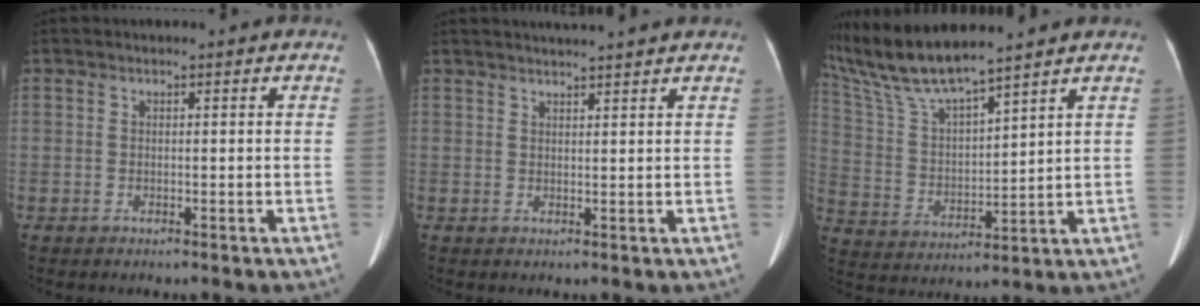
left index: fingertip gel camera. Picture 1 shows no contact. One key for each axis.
{"total": 4.6, "fx": 4.3, "fy": -0.4, "fz": 1.6, "tx": -0.022, "ty": 0.021, "tz": 0.055}
{"total": 12.5, "fx": 11.1, "fy": 0.2, "fz": 5.7, "tx": -0.131, "ty": 0.006, "tz": 0.227}